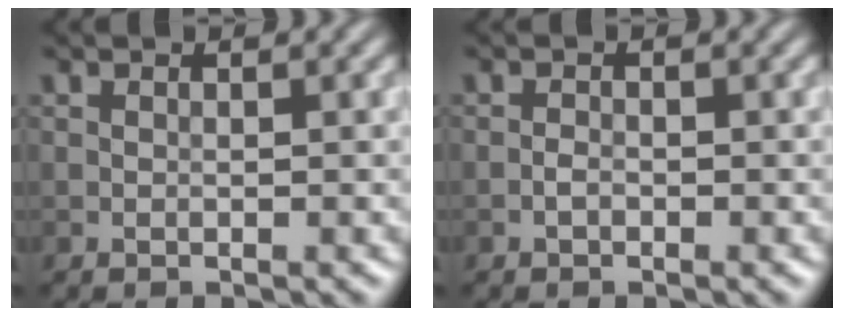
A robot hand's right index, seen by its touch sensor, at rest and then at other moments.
{"total": 0.7, "force": [-0.4, 0.5, 0.4], "torque": [-0.007, 0.000, -0.009]}